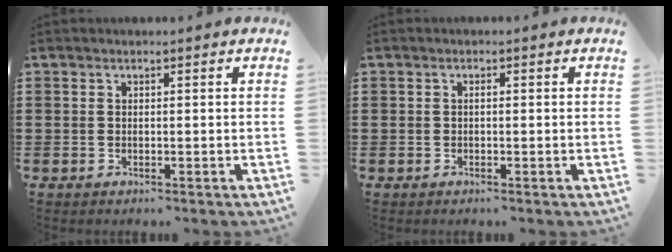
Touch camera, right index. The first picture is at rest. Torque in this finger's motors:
{"motor_torque": [-0.49, 0.75, -0.08, -0.01]}